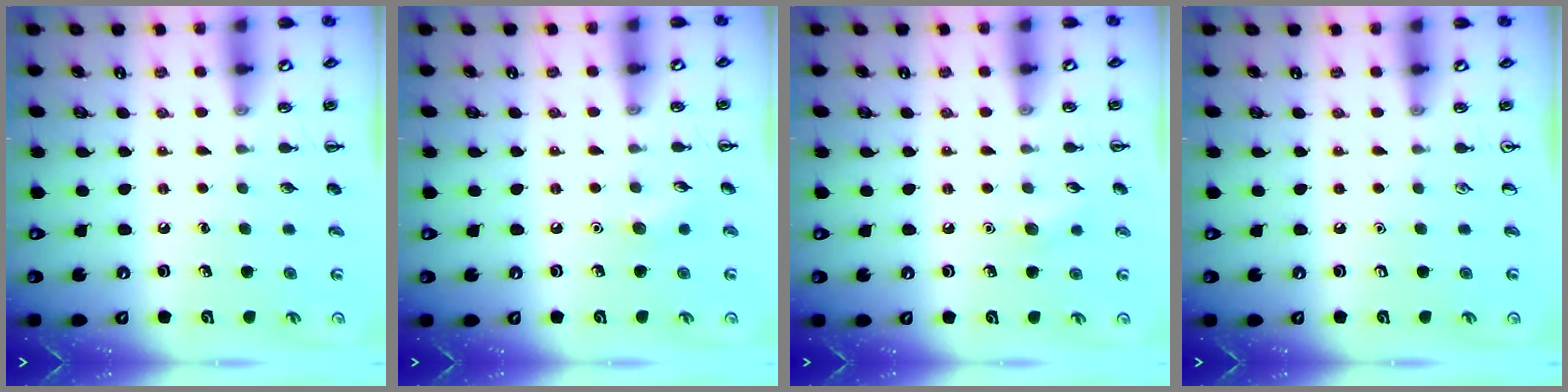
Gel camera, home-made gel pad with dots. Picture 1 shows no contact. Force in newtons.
{"total": 4.9, "press": 4.6, "slide": 1.4}
{"total": 4.9, "press": 4.8, "slide": 1.3}
{"total": 0.0}